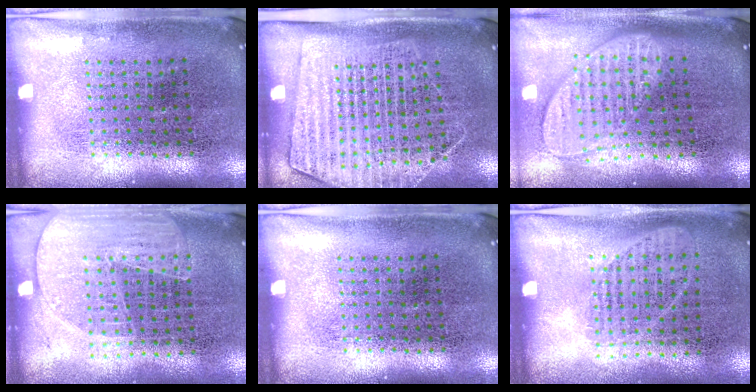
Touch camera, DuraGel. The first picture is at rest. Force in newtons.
{"total": 1.7, "press": 1.5, "slide": 0.8}
{"total": 2.0, "press": 1.6, "slide": 1.1}
{"total": 1.8, "press": 1.5, "slide": 0.9}
{"total": 0.0}
{"total": 1.0, "press": 0.8, "slide": 0.6}